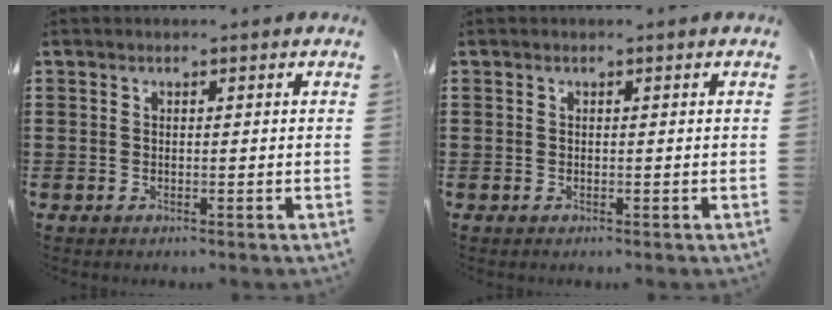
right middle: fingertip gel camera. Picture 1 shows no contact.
{"total": 0.0}